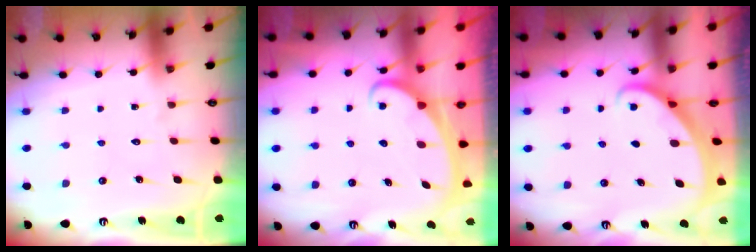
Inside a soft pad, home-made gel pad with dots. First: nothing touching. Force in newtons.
{"total": 2.2, "press": 2.2, "slide": 0.3}
{"total": 1.8, "press": 1.8, "slide": 0.1}